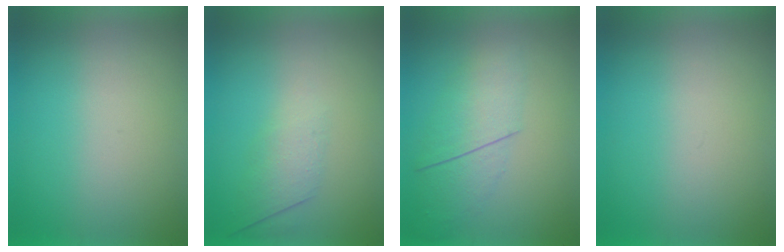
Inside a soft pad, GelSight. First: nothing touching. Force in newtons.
{"total": 2.6}
{"total": 2.4}
{"total": 0.0}